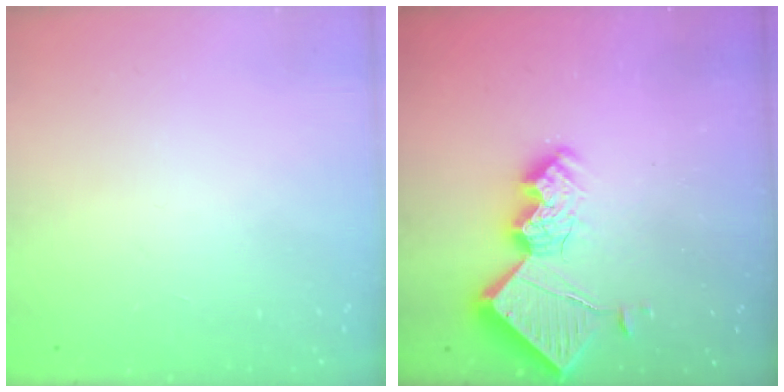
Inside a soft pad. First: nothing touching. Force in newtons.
{"total": 15.8, "press": 15.8, "slide": 0.8}